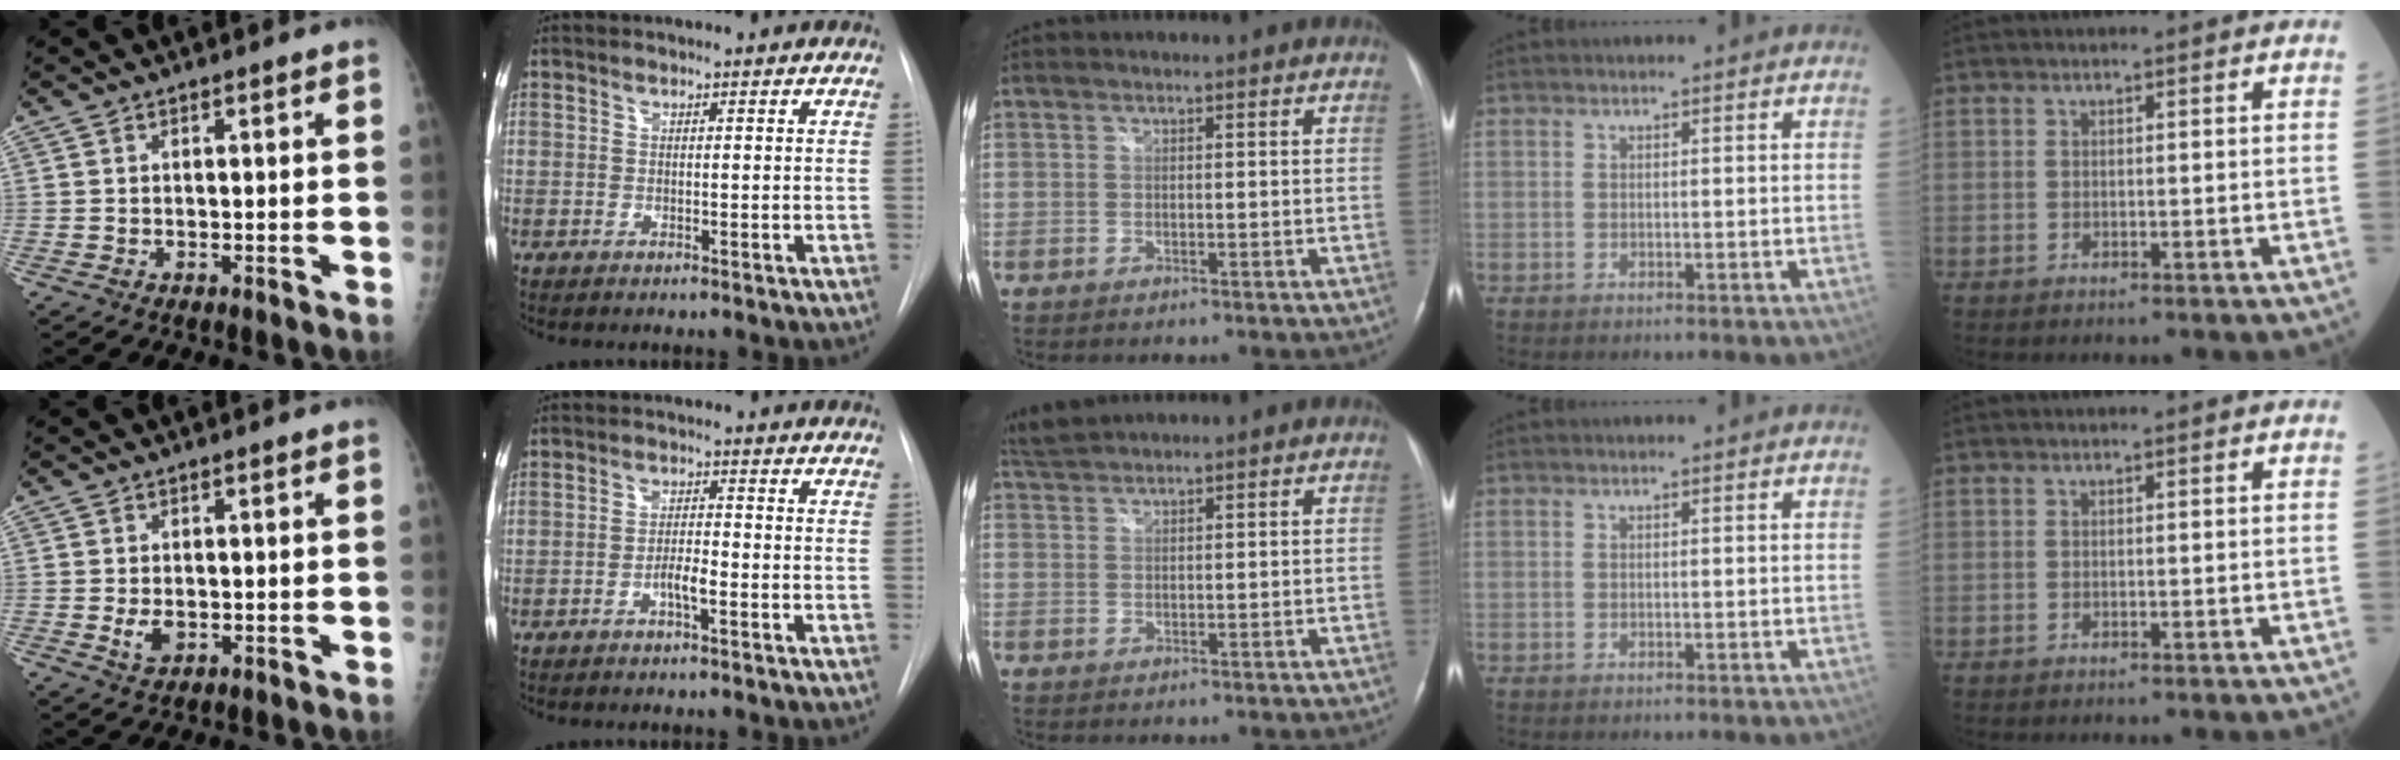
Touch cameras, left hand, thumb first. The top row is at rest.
{"thumb": {"total": 2.9, "force": [-0.4, 1.9, 2.2], "torque": [-0.038, -0.004, -0.002]}, "index": {"total": 2.7, "force": [-1.4, 0.4, 2.3], "torque": [-0.039, 0.003, -0.025]}, "middle": {"total": 2.8, "force": [2.8, -0.1, 0.3], "torque": [-0.019, 0.016, 0.063]}}